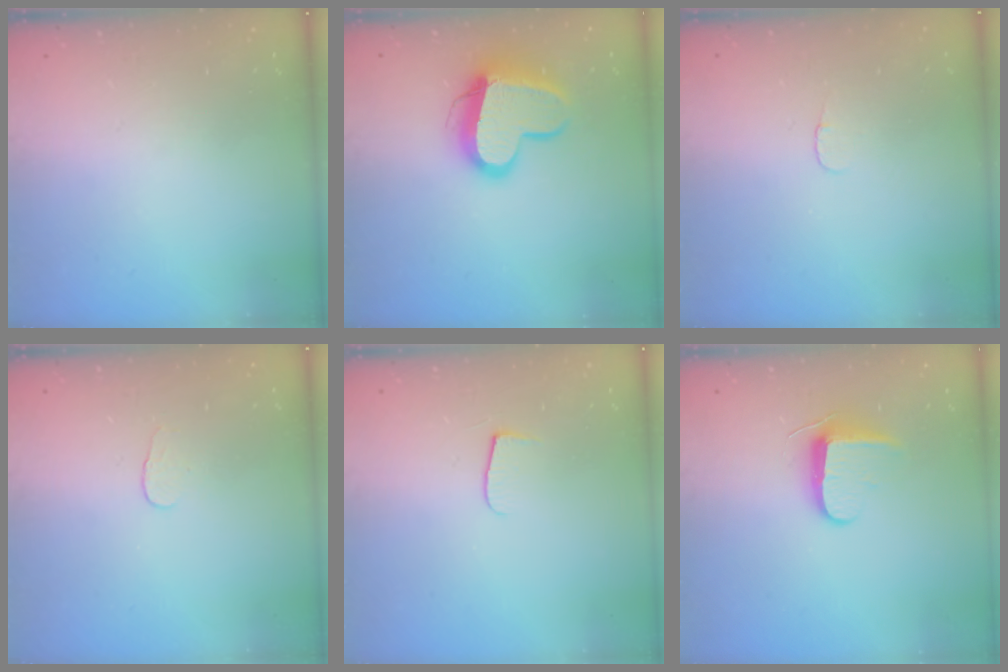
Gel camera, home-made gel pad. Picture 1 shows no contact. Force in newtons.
{"total": 14.7, "press": 14.6, "slide": 1.3}
{"total": 3.1, "press": 3.1, "slide": 0.3}
{"total": 3.8, "press": 3.8, "slide": 0.3}
{"total": 4.3, "press": 4.2, "slide": 0.5}
{"total": 9.1, "press": 9.0, "slide": 1.0}